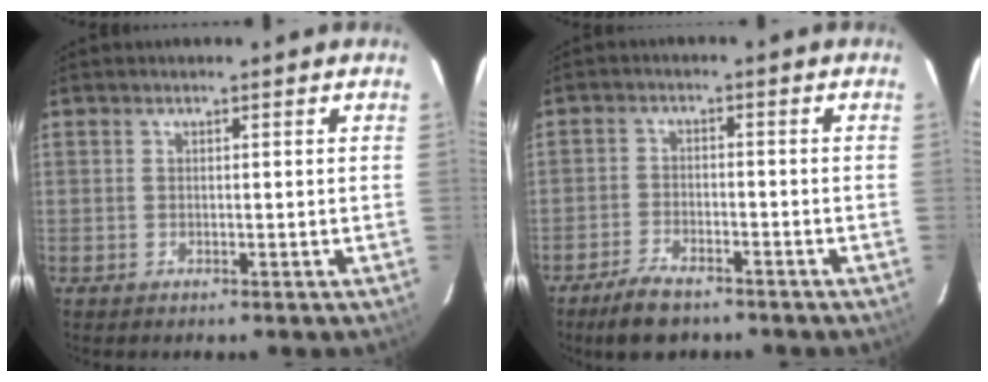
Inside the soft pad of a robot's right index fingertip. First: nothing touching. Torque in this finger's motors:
{"motor_torque": [0.56, -0.42, 0.17, 0.03]}